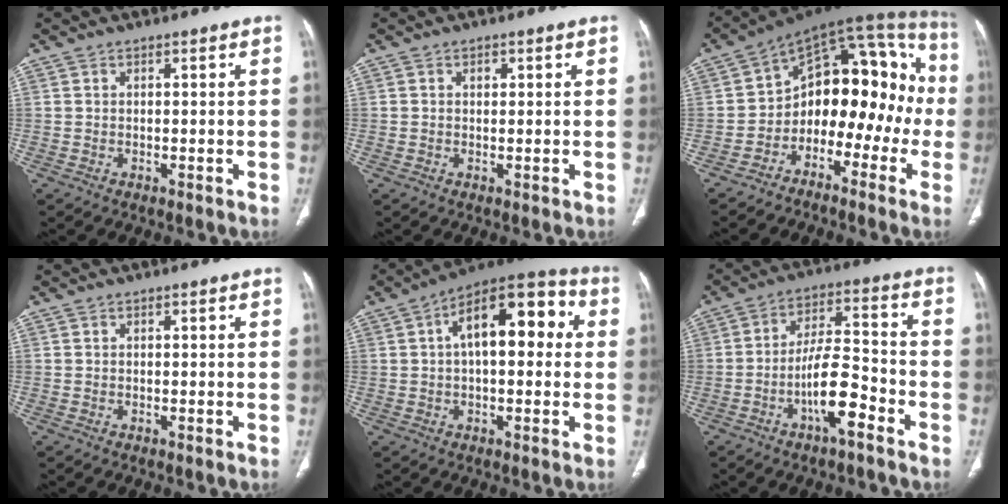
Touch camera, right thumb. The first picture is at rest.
{"total": 1.0, "force": [0.3, 0.8, 0.5], "torque": [-0.003, 0.001, 0.004]}
{"total": 18.0, "force": [-4.1, 11.4, 13.4], "torque": [-0.123, 0.103, -0.072]}
{"total": 0.0}
{"total": 15.9, "force": [3.1, 7.9, 13.5], "torque": [-0.177, 0.043, 0.038]}
{"total": 10.7, "force": [-5.1, 2.9, 8.9], "torque": [-0.165, 0.039, -0.092]}